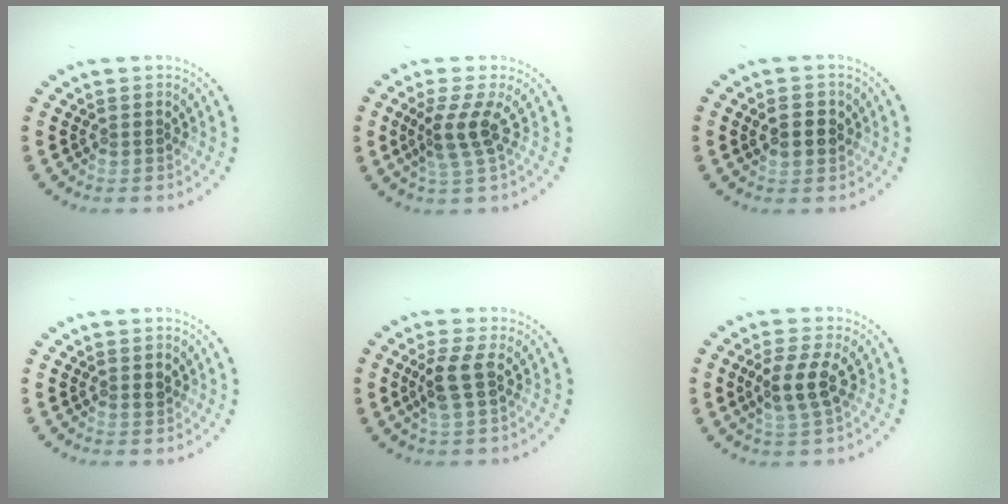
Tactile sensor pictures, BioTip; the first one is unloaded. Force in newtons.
{"total": 2.6, "press": 1.9, "slide": 1.8}
{"total": 2.4, "press": 2.4, "slide": 0.2}
{"total": 0.7, "press": 0.7, "slide": 0.0}
{"total": 2.4, "press": 2.0, "slide": 1.3}
{"total": 3.0, "press": 2.6, "slide": 1.3}